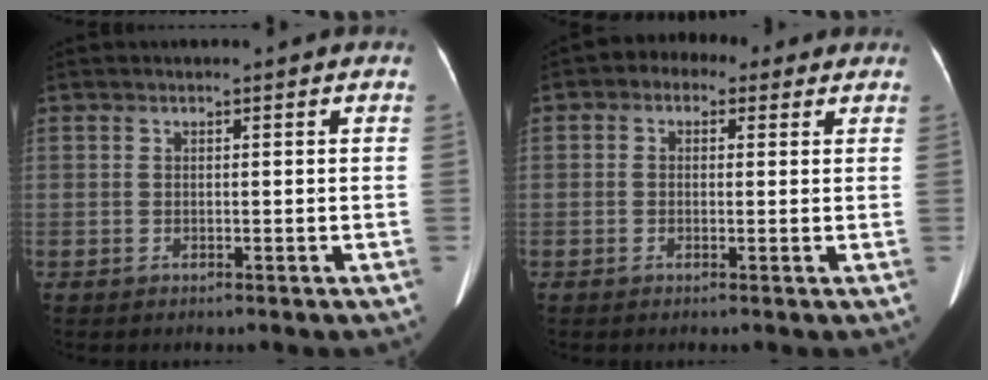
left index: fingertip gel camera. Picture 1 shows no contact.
{"total": 4.7, "force": [2.1, 3.4, 2.5], "torque": [-0.035, 0.038, 0.025]}